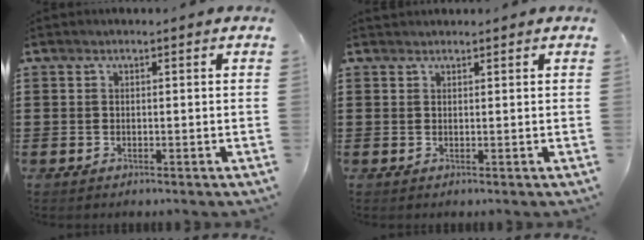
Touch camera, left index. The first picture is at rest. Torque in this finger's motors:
{"motor_torque": [-0.30, 0.69, -0.04, 0.00]}